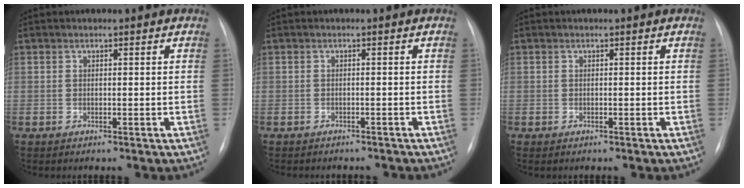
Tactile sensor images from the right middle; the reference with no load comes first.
{"total": 4.5, "force": [-4.0, 1.9, 1.0], "torque": [-0.010, 0.002, -0.045]}
{"total": 0.0}